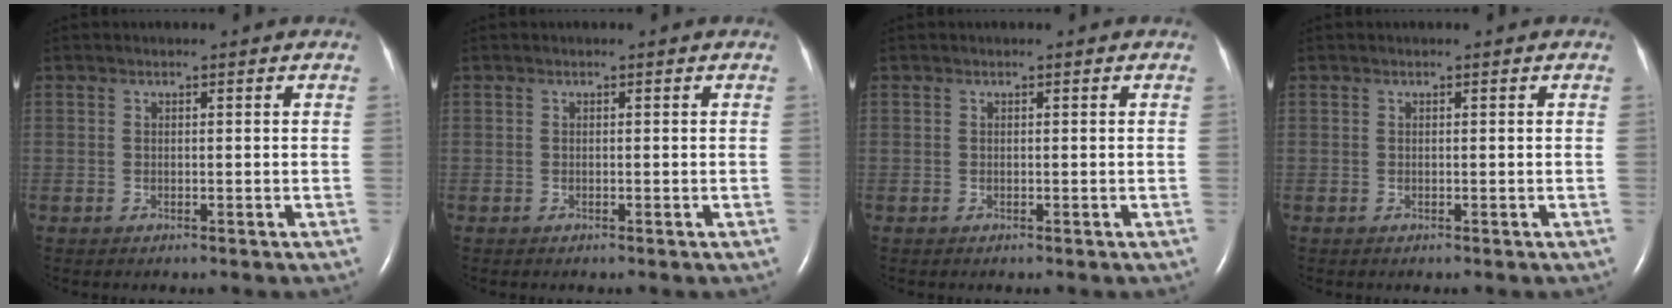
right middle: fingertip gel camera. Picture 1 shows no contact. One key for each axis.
{"total": 0.0}
{"total": 0.0}
{"total": 0.0}